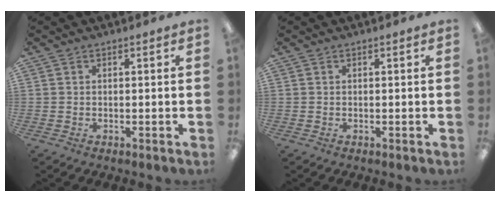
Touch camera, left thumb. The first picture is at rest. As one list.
[{"total": 0.0}]